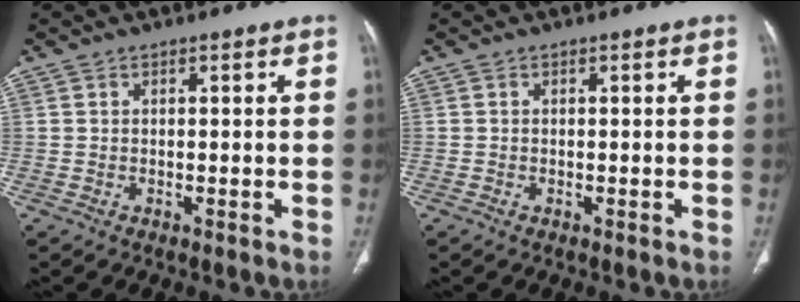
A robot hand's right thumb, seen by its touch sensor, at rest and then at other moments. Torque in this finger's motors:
{"motor_torque": [-0.35, 0.71, -0.29, 0.13, -0.04]}